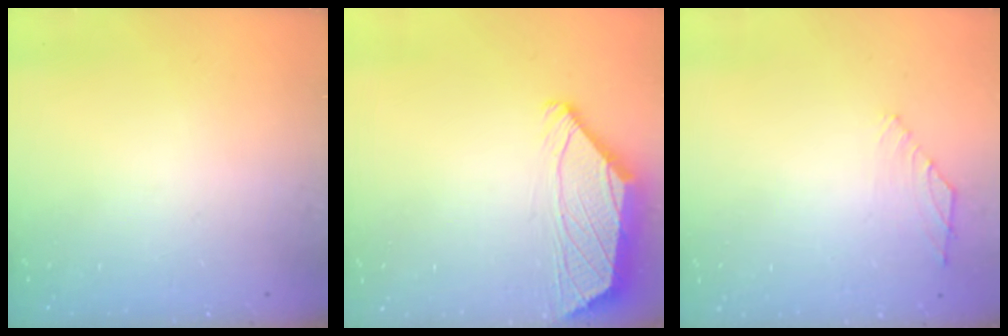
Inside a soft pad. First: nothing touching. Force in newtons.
{"total": 2.1, "press": 2.0, "slide": 0.8}
{"total": 1.4, "press": 1.3, "slide": 0.6}